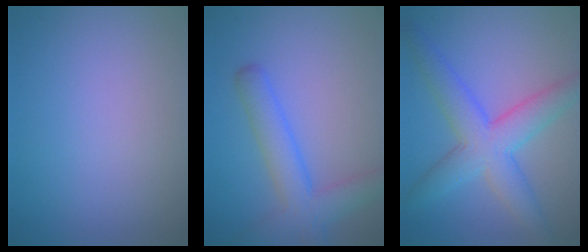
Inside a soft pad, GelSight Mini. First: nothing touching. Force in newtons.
{"total": 4.4, "press": 4.4, "slide": 0.3}
{"total": 6.3, "press": 6.3, "slide": 0.1}